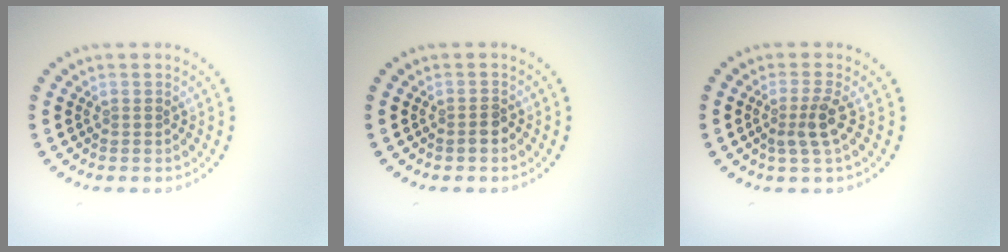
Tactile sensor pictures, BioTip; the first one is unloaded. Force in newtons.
{"total": 1.3, "press": 1.1, "slide": 0.6}
{"total": 2.4, "press": 1.8, "slide": 1.5}